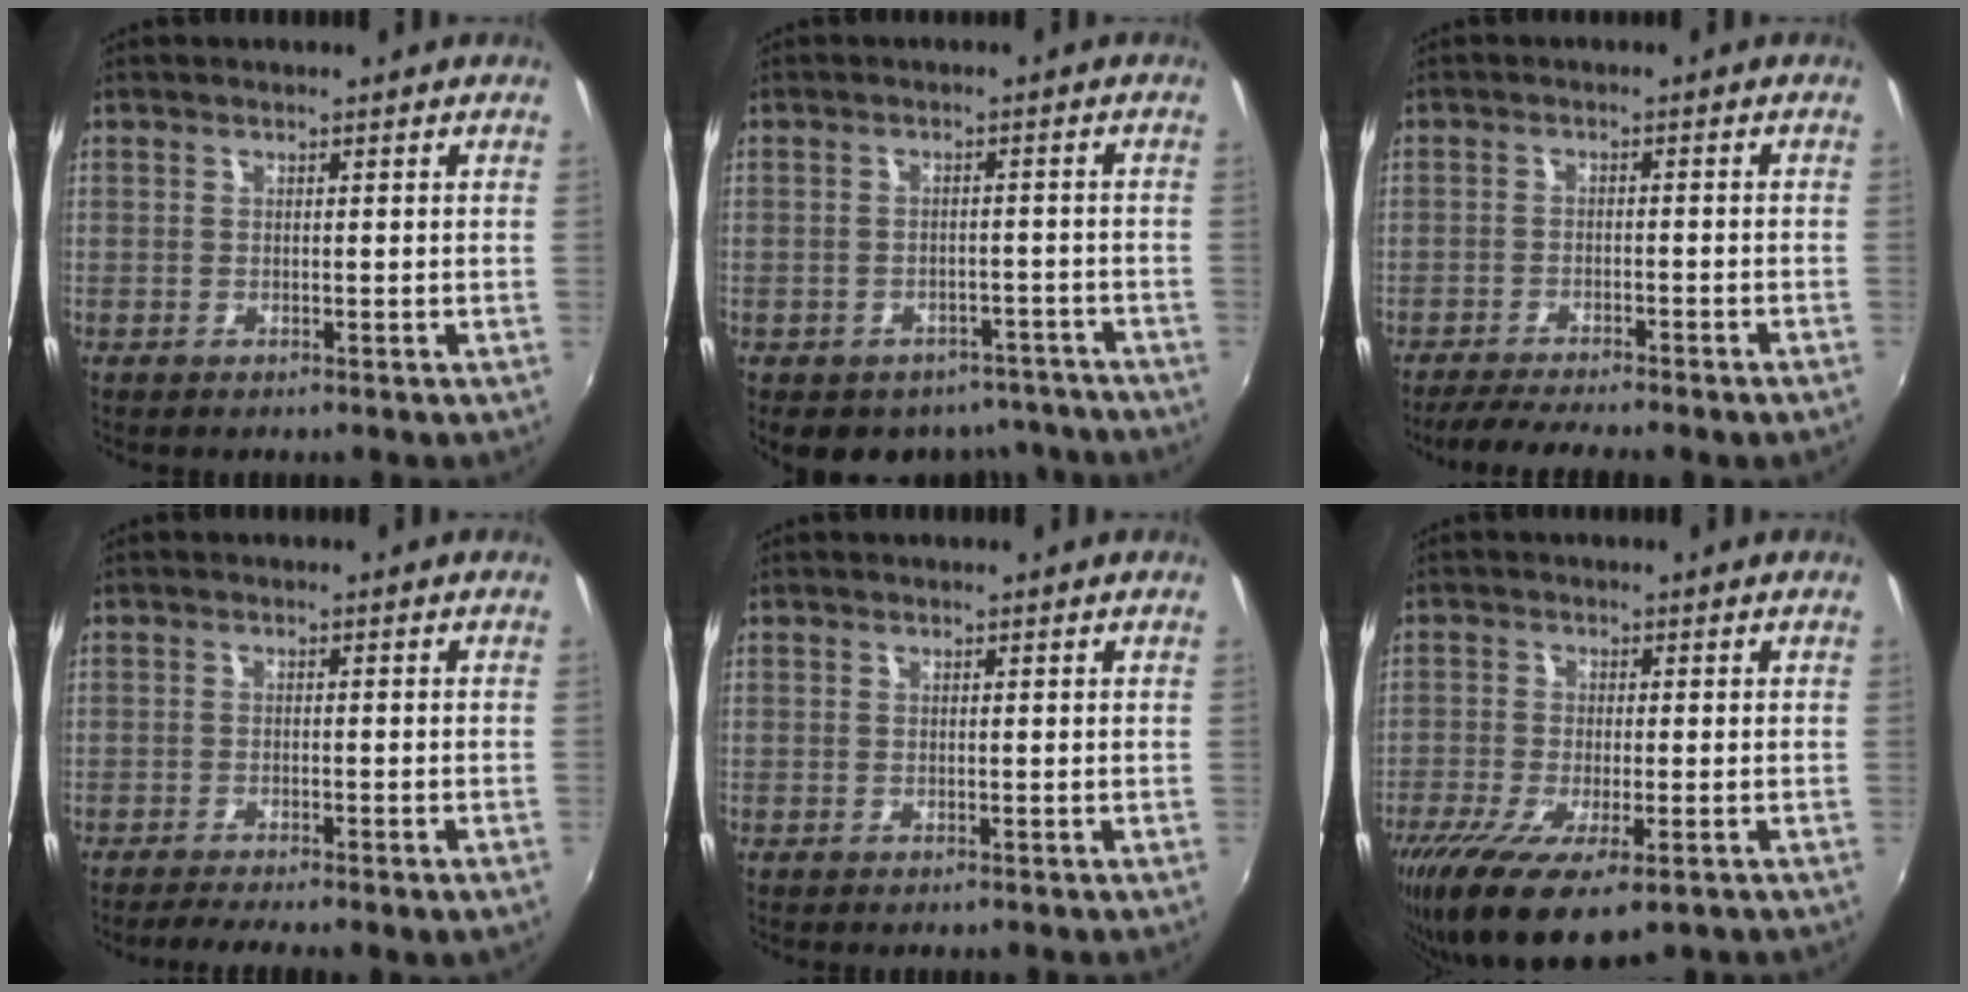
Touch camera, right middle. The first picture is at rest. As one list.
[{"total": 11.4, "force": [-8.5, 6.6, 3.6], "torque": [-0.078, 0.010, -0.090]}, {"total": 7.5, "force": [-6.6, -0.2, 3.5], "torque": [-0.084, -0.009, -0.100]}, {"total": 4.5, "force": [-3.6, -0.2, 2.6], "torque": [-0.050, -0.006, -0.055]}, {"total": 0.0}, {"total": 12.1, "force": [-6.9, 3.7, 9.3], "torque": [-0.194, -0.049, -0.112]}]